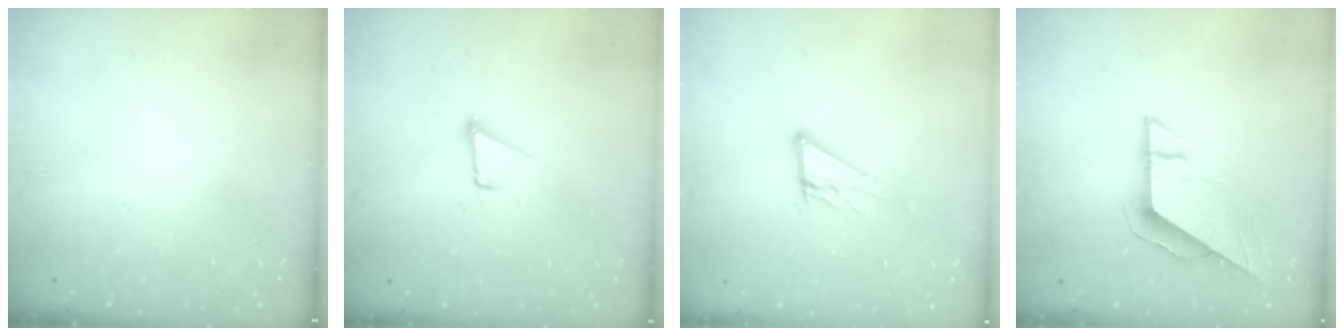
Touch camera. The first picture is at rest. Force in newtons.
{"total": 1.7, "press": 1.7, "slide": 0.1}
{"total": 9.0, "press": 8.9, "slide": 0.7}
{"total": 8.1, "press": 8.1, "slide": 0.4}